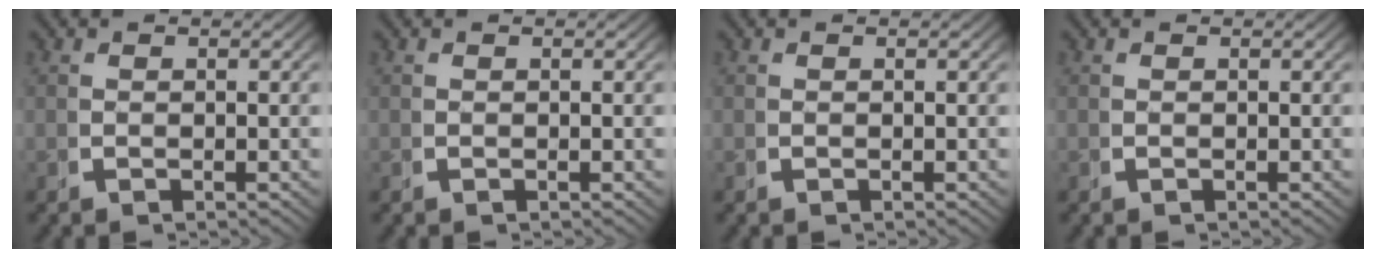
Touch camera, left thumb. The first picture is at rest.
{"total": 0.0}
{"total": 0.0}
{"total": 0.0}